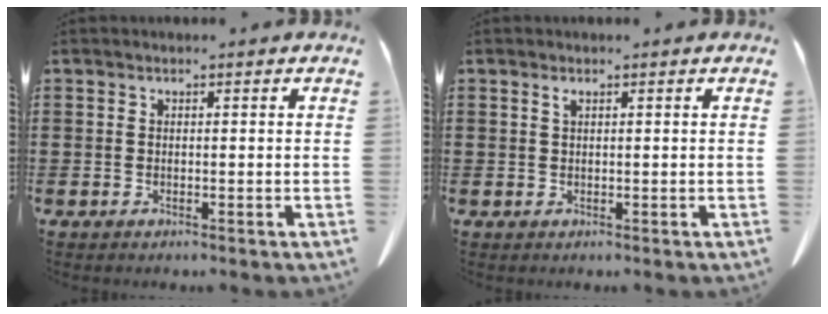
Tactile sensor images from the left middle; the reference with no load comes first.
{"total": 0.9, "force": [0.5, 0.1, 0.8], "torque": [-0.018, -0.001, 0.011]}